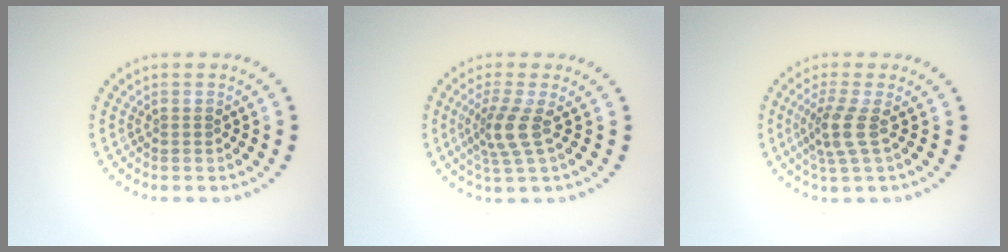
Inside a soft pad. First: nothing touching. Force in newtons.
{"total": 2.9, "press": 2.0, "slide": 2.0}
{"total": 2.8, "press": 2.1, "slide": 1.8}